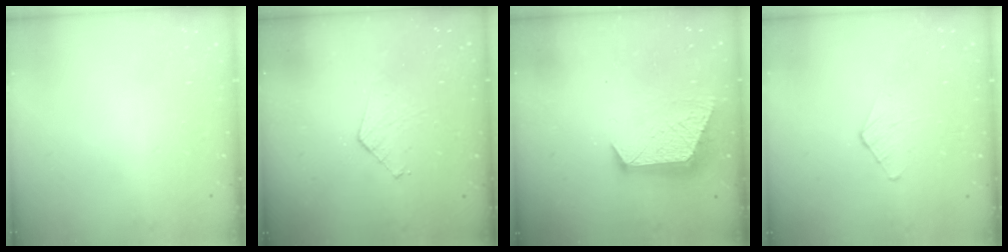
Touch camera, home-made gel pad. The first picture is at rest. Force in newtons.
{"total": 4.4, "press": 4.3, "slide": 0.4}
{"total": 10.7, "press": 10.7, "slide": 0.8}
{"total": 2.8, "press": 2.7, "slide": 0.3}